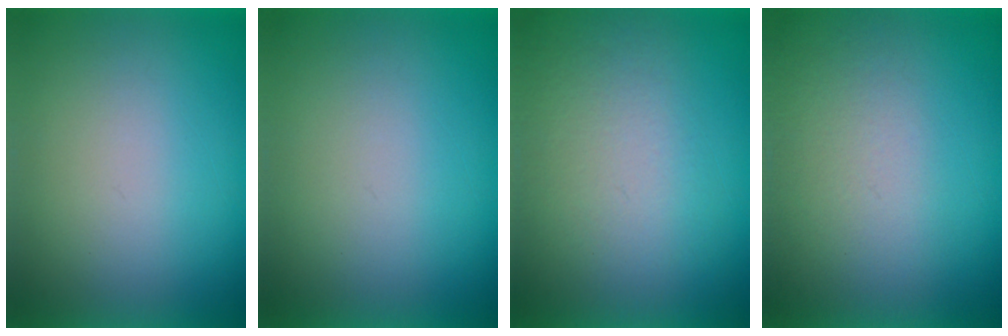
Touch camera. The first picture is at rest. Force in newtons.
{"total": 0.0}
{"total": 5.5}
{"total": 5.1}